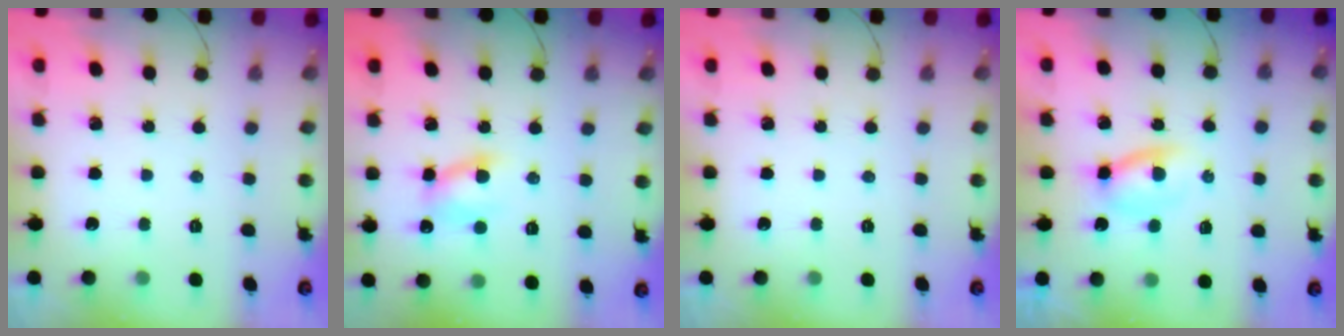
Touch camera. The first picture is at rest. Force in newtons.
{"total": 7.1, "press": 7.0, "slide": 0.6}
{"total": 0.0}
{"total": 3.7, "press": 3.6, "slide": 1.0}